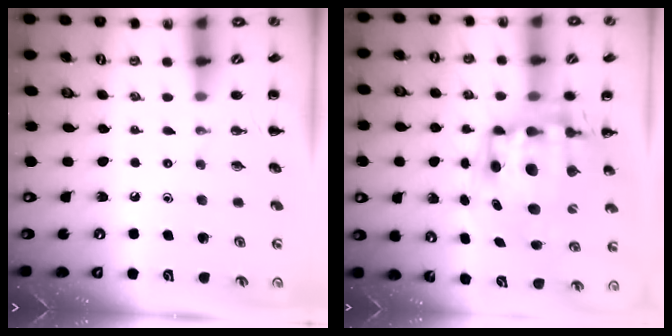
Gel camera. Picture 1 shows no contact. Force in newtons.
{"total": 12.3, "press": 12.0, "slide": 2.9}